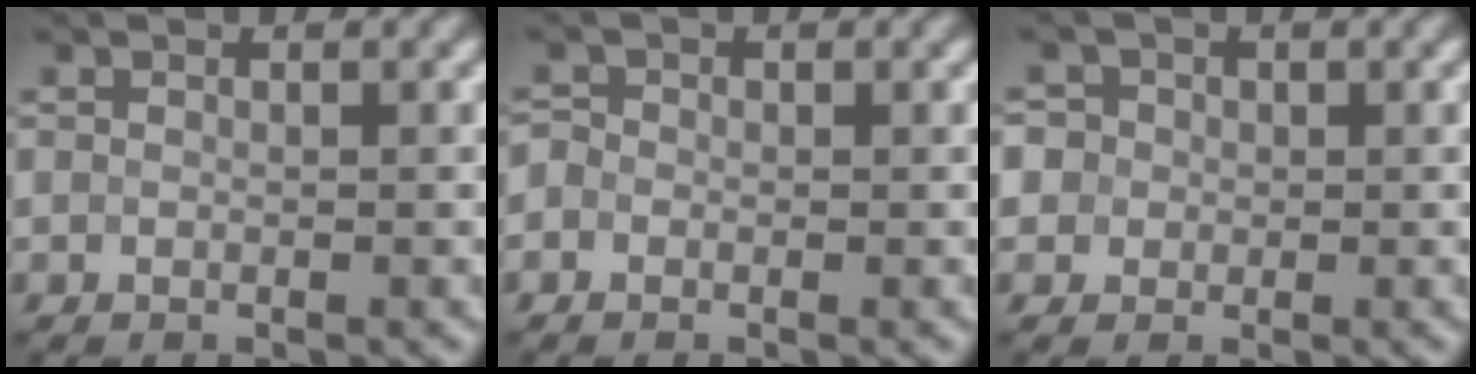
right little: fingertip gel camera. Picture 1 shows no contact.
{"total": 1.1, "force": [-0.4, 1.0, 0.4], "torque": [0.000, 0.010, -0.012]}
{"total": 4.1, "force": [-0.4, 4.0, 1.1], "torque": [-0.013, 0.027, -0.042]}